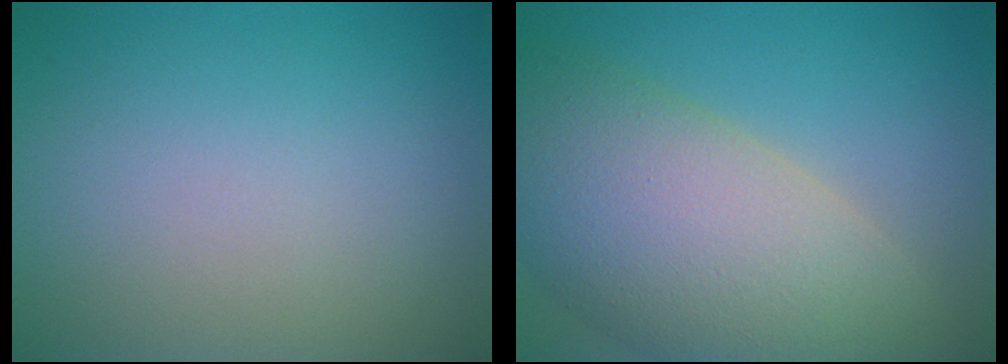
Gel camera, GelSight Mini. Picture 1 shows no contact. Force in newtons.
{"total": 11.8, "press": 11.8, "slide": 1.0}